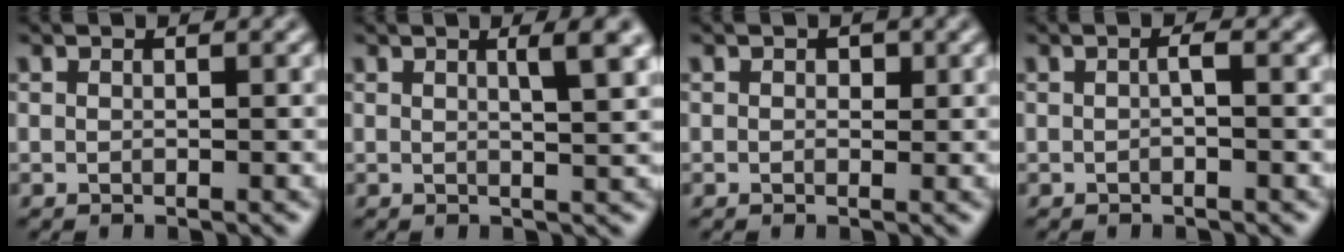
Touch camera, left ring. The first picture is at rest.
{"total": 3.4, "force": [1.2, 0.9, 3.0], "torque": [-0.028, 0.005, 0.015]}
{"total": 0.7, "force": [0.2, 0.6, 0.4], "torque": [-0.003, -0.003, 0.000]}
{"total": 0.8, "force": [-0.1, 0.1, 0.8], "torque": [-0.015, 0.002, -0.002]}